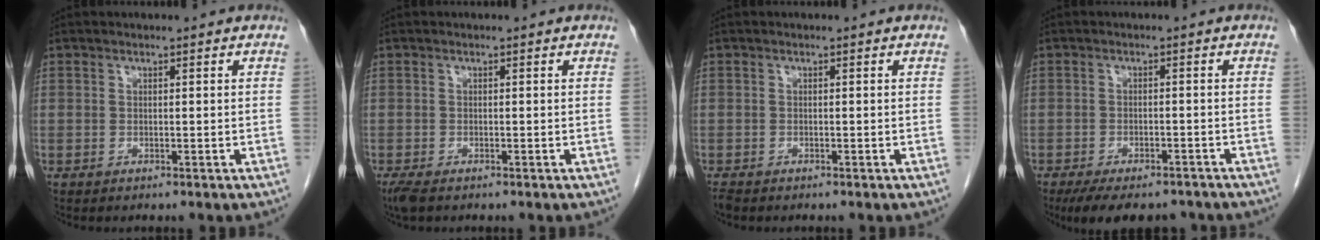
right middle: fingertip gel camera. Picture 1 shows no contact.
{"total": 2.7, "force": [-2.0, 1.0, 1.7], "torque": [-0.039, -0.010, -0.033]}
{"total": 1.1, "force": [-1.0, 0.4, 0.4], "torque": [-0.015, -0.004, -0.018]}
{"total": 10.5, "force": [-8.6, 3.9, 4.8], "torque": [-0.077, -0.007, -0.119]}